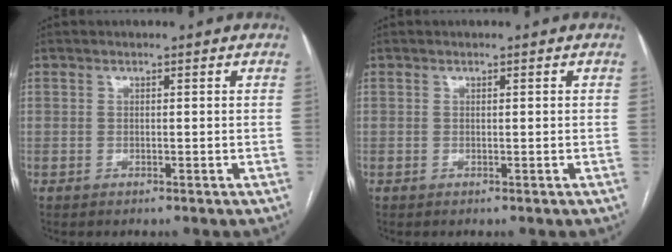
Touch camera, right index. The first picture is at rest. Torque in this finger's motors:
{"motor_torque": [-0.13, -0.08, -0.01, 0.00]}